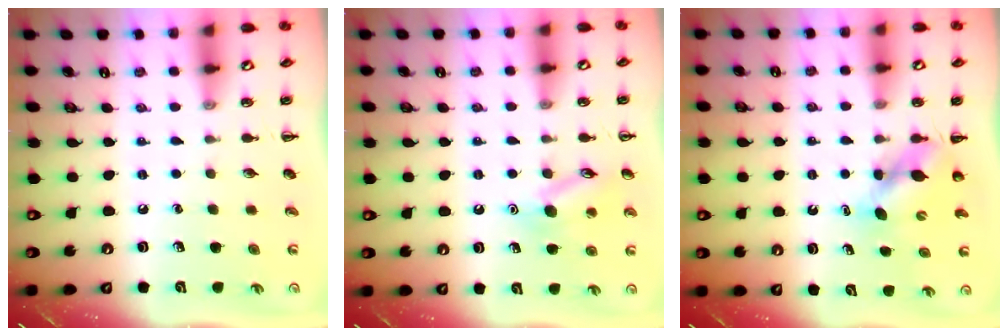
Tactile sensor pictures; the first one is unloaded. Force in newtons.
{"total": 10.6, "press": 10.6, "slide": 0.9}
{"total": 5.2, "press": 5.1, "slide": 0.7}